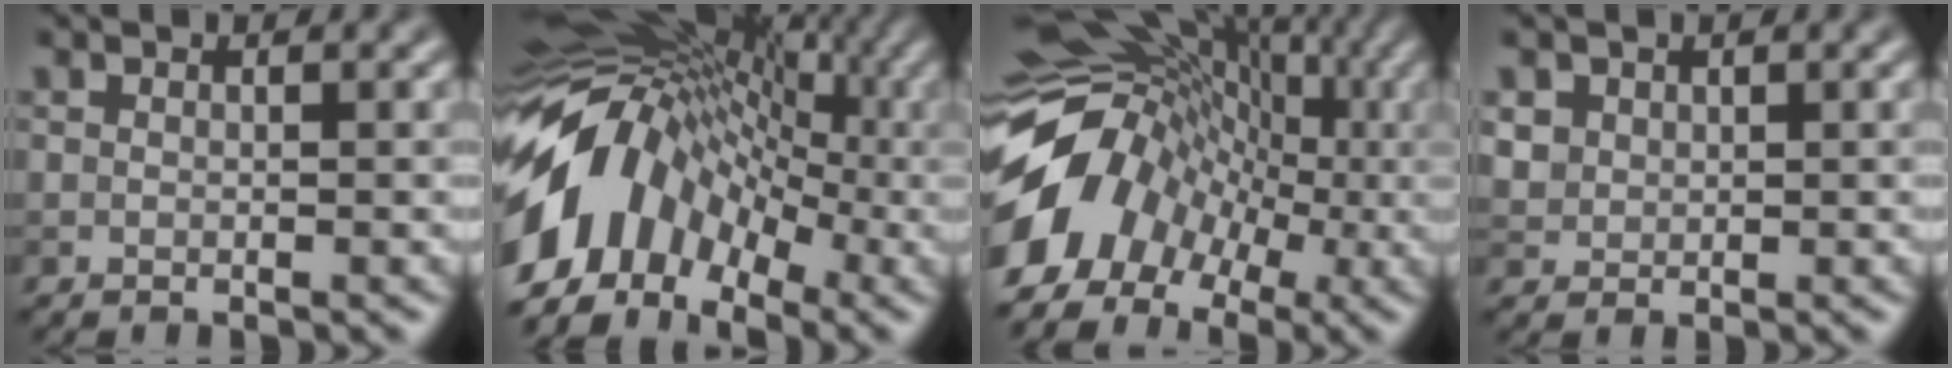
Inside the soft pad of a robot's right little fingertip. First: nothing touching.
{"total": 11.7, "force": [-2.3, 8.5, 7.7], "torque": [-0.146, 0.020, -0.056]}
{"total": 11.3, "force": [-2.4, 8.9, 6.4], "torque": [-0.121, 0.001, -0.051]}
{"total": 1.5, "force": [0.6, 1.4, 0.3], "torque": [-0.007, -0.008, 0.023]}